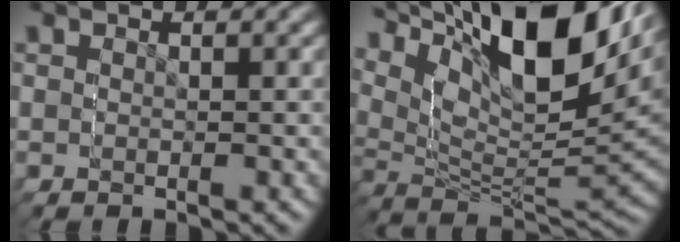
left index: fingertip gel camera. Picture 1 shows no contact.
{"total": 12.7, "force": [6.8, 6.5, 8.5], "torque": [-0.158, 0.031, 0.089]}